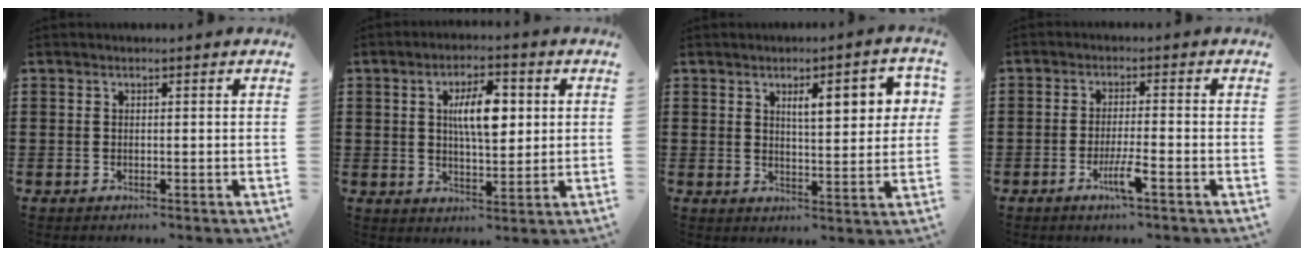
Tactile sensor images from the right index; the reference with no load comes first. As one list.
[{"total": 7.5, "force": [1.6, 2.9, 6.7], "torque": [-0.126, 0.008, 0.023]}, {"total": 6.8, "force": [2.6, 2.0, 6.0], "torque": [-0.087, -0.005, 0.036]}, {"total": 4.5, "force": [-2.3, 0.2, 3.8], "torque": [-0.076, -0.013, -0.043]}]